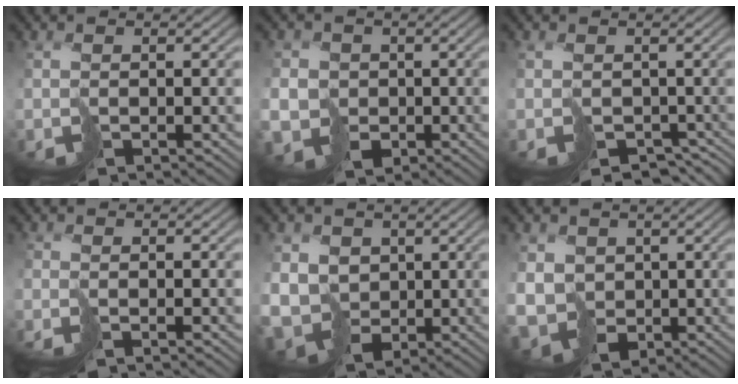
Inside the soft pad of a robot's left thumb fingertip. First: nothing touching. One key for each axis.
{"total": 6.8, "fx": -1.4, "fy": 6.4, "fz": 2.1, "tx": -0.055, "ty": -0.027, "tz": -0.046}
{"total": 3.1, "fx": -1.1, "fy": 2.6, "fz": 1.2, "tx": -0.014, "ty": -0.020, "tz": -0.002}
{"total": 1.6, "fx": -0.9, "fy": -1.1, "fz": -0.6, "tx": 0.021, "ty": 0.007, "tz": -0.018}
{"total": 8.4, "fx": 0.6, "fy": 7.4, "fz": 3.9, "tx": -0.116, "ty": -0.023, "tz": 0.002}
{"total": 6.6, "fx": 0.1, "fy": 5.9, "fz": 2.9, "tx": -0.091, "ty": -0.024, "tz": -0.001}